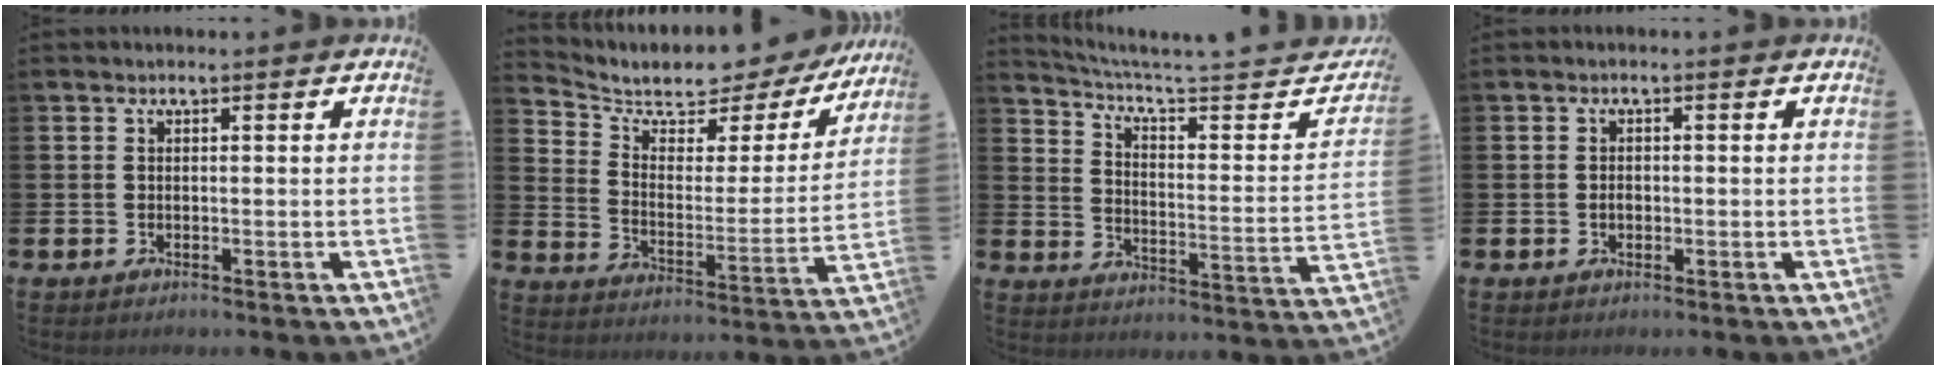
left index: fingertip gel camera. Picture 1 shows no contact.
{"total": 5.9, "force": [5.1, 2.6, 1.6], "torque": [-0.062, -0.042, 0.080]}
{"total": 5.0, "force": [4.2, -0.4, 2.6], "torque": [-0.066, -0.046, 0.062]}
{"total": 1.2, "force": [-0.2, 0.8, 0.9], "torque": [-0.015, 0.006, -0.006]}